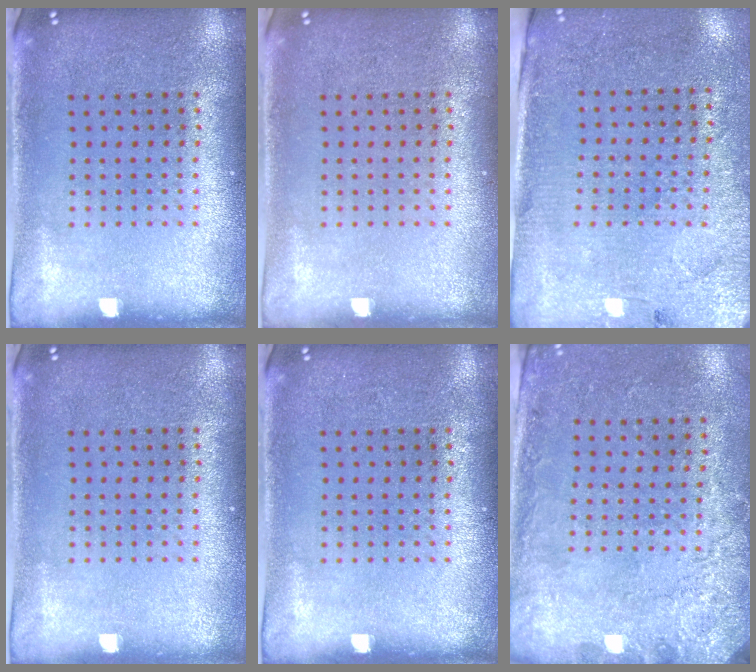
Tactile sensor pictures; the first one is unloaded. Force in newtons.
{"total": 0.0}
{"total": 2.8, "press": 2.6, "slide": 1.1}
{"total": 0.0}
{"total": 0.0}
{"total": 2.7, "press": 2.0, "slide": 1.8}